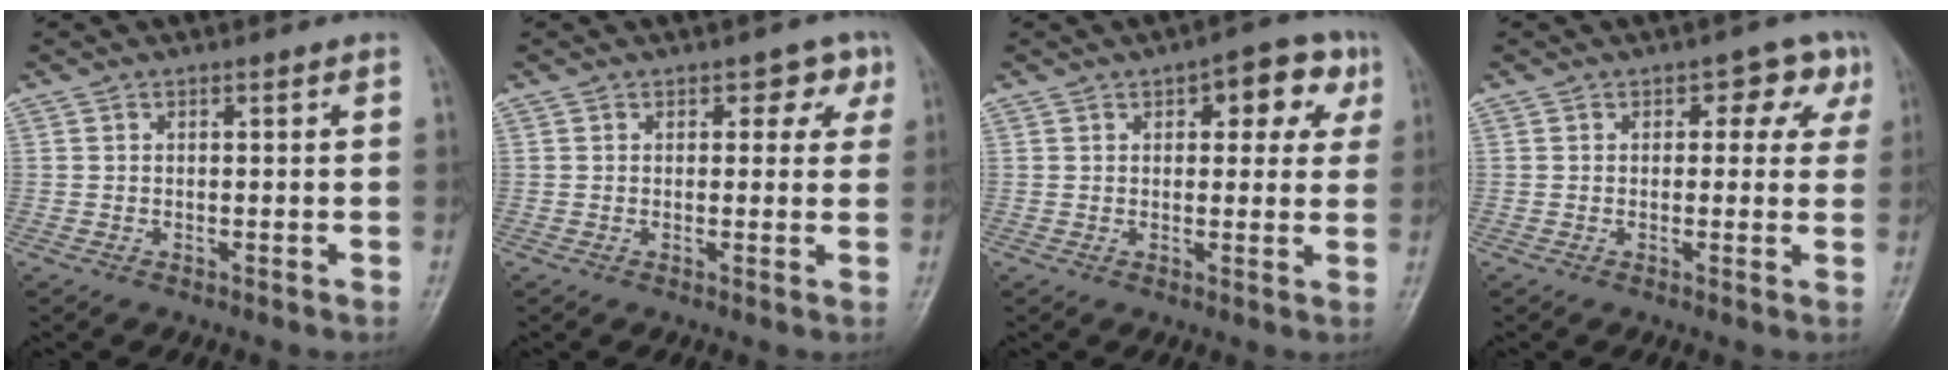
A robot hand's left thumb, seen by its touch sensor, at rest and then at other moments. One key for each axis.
{"total": 3.7, "fx": 1.6, "fy": 2.5, "fz": 2.2, "tx": 0.005, "ty": -0.001, "tz": 0.011}
{"total": 8.8, "fx": 3.6, "fy": 4.6, "fz": 6.6, "tx": -0.040, "ty": 0.001, "tz": 0.036}
{"total": 5.4, "fx": 1.9, "fy": 3.6, "fz": 3.6, "tx": 0.002, "ty": 0.000, "tz": 0.010}